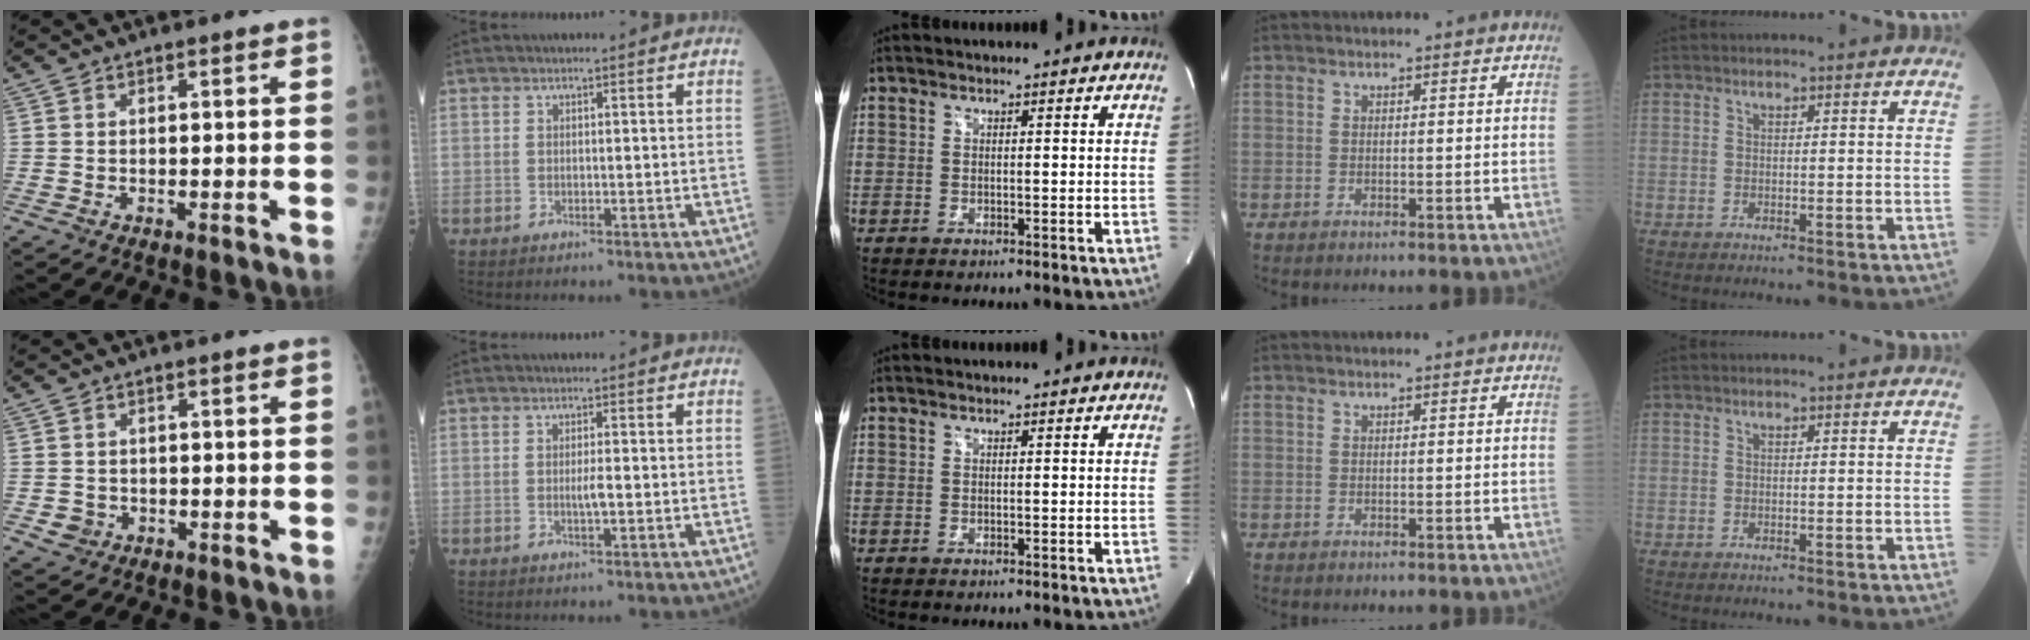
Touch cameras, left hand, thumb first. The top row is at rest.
{"thumb": {"total": 2.4, "force": [-0.7, 2.2, 0.6], "torque": [0.001, 0.005, -0.005]}, "index": {"total": 1.5, "force": [-0.6, 0.0, 1.4], "torque": [-0.029, -0.006, -0.010]}}